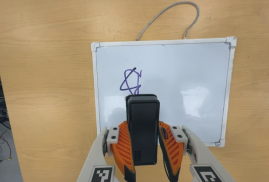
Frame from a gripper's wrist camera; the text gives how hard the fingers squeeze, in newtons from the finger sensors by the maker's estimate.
{"total": 6.4, "left": 5.3, "right": 7.6}